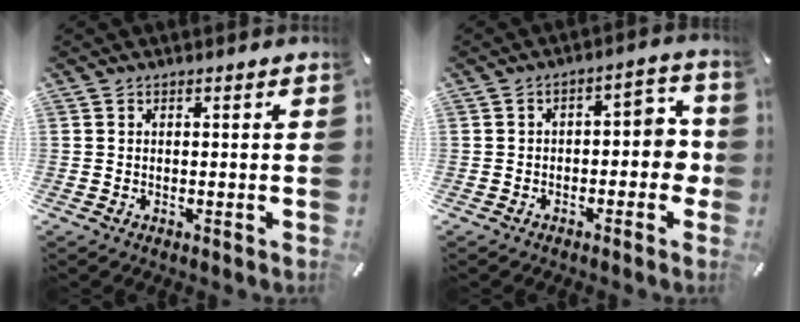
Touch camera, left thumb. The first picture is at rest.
{"total": 6.7, "force": [-1.4, 4.1, 5.1], "torque": [-0.068, 0.013, -0.031]}